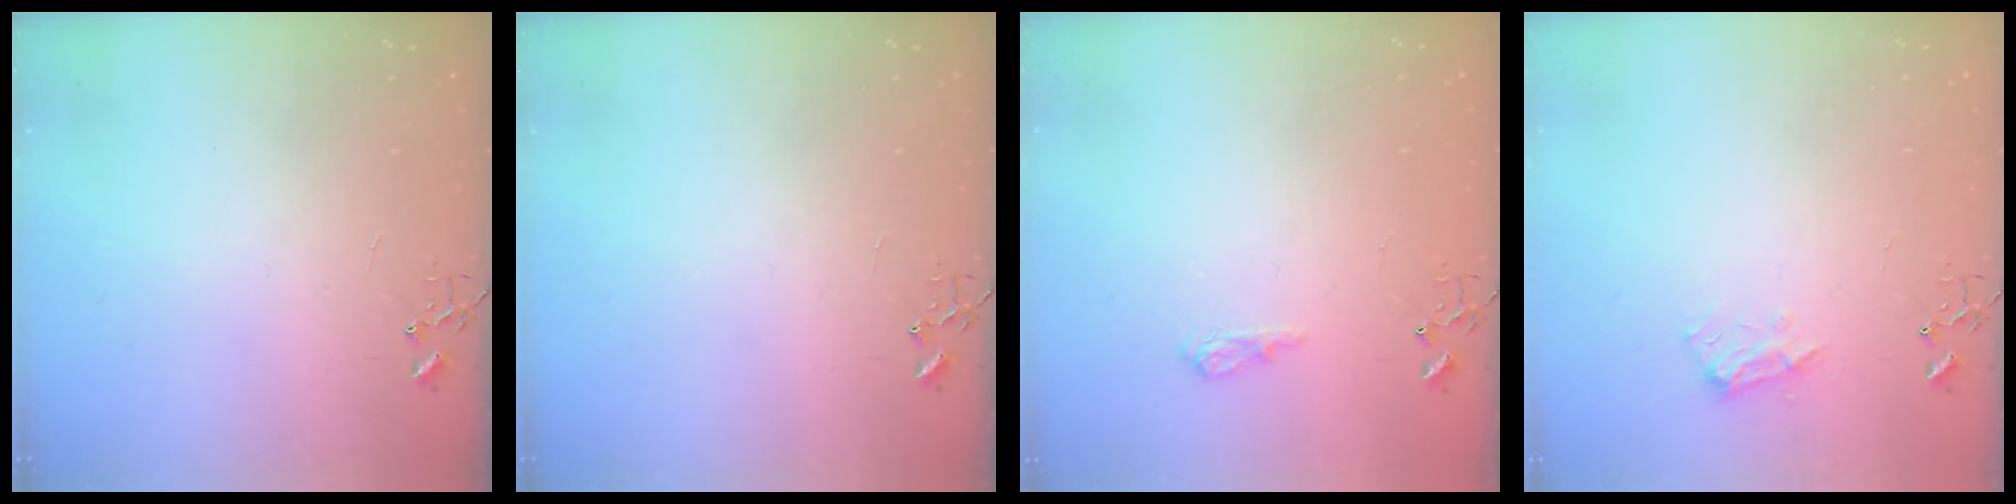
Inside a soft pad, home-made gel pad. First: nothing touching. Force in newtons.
{"total": 0.0}
{"total": 8.1, "press": 8.1, "slide": 1.0}
{"total": 9.0, "press": 8.9, "slide": 1.1}